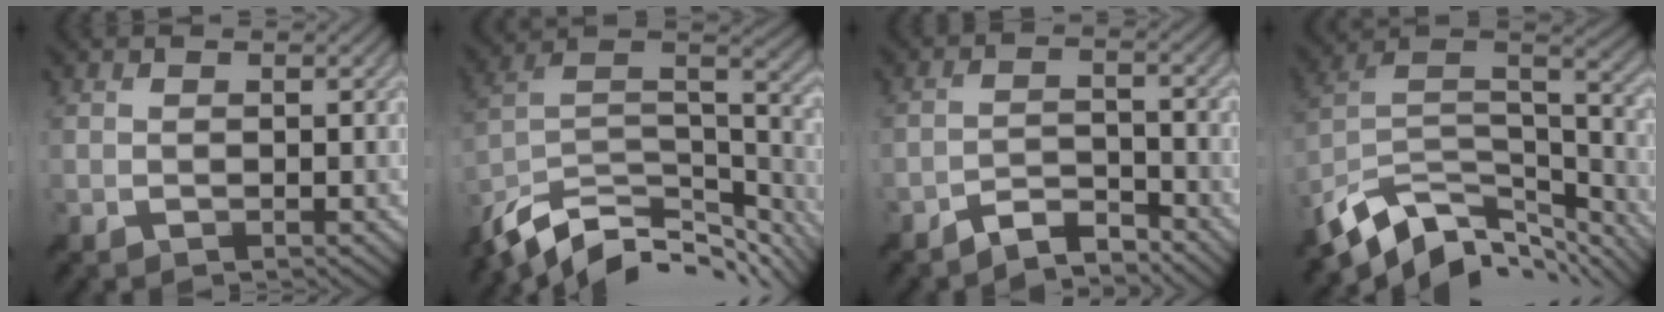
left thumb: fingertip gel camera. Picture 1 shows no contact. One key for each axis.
{"total": 14.3, "fx": -9.9, "fy": 6.3, "fz": 8.1, "tx": -0.206, "ty": -0.008, "tz": -0.165}
{"total": 4.2, "fx": -3.8, "fy": 1.0, "fz": 1.6, "tx": -0.030, "ty": 0.004, "tz": -0.077}
{"total": 14.0, "fx": -8.9, "fy": 7.0, "fz": 8.2, "tx": -0.206, "ty": -0.012, "tz": -0.149}